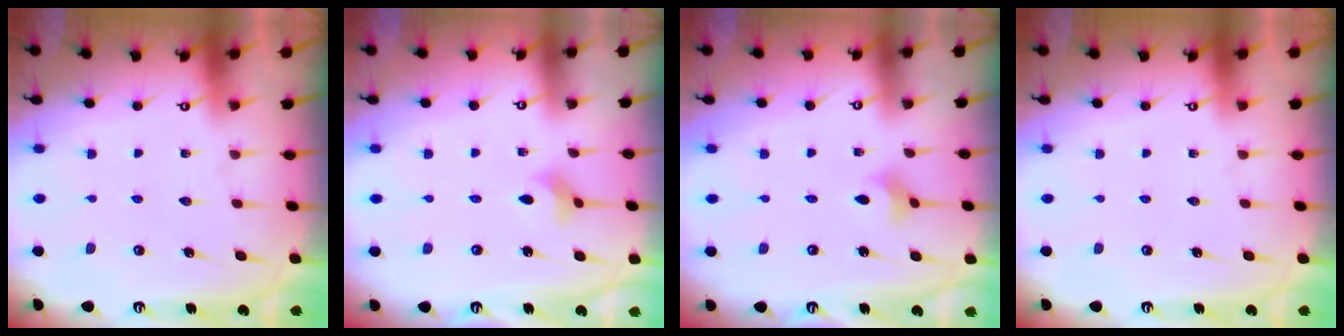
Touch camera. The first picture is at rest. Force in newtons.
{"total": 2.3, "press": 2.3, "slide": 0.5}
{"total": 2.1, "press": 2.0, "slide": 0.5}
{"total": 0.0}